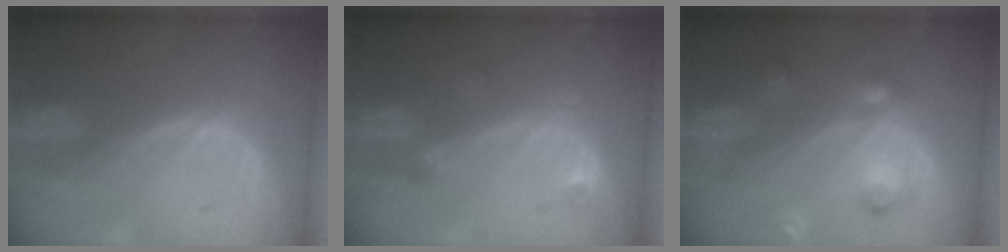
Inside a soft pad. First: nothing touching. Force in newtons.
{"total": 2.9, "press": 2.8, "slide": 0.8}
{"total": 5.9, "press": 5.9, "slide": 0.2}